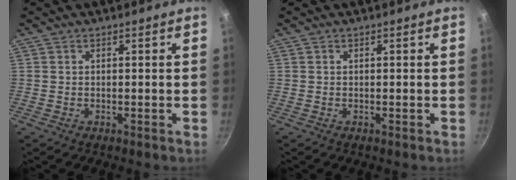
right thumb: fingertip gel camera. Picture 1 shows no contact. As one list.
[{"total": 0.0}]